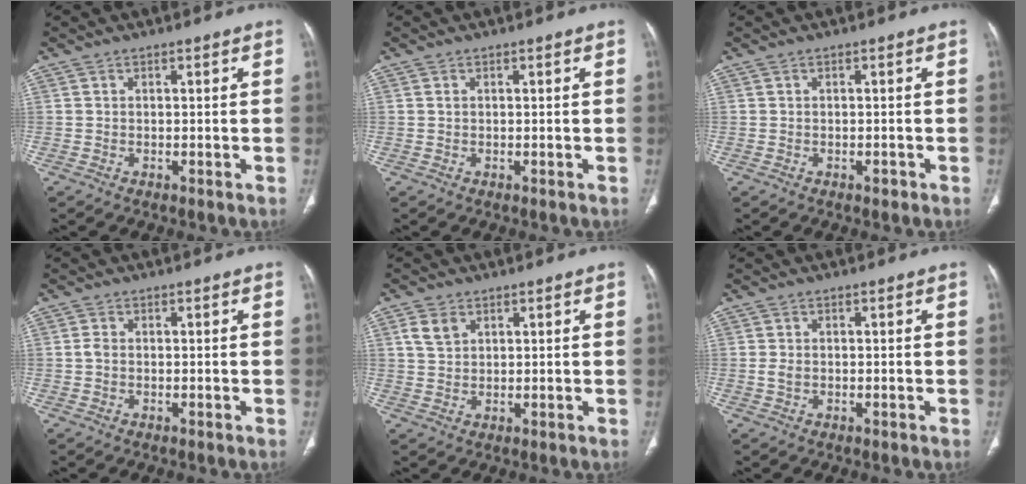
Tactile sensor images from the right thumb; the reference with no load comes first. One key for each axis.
{"total": 0.0}
{"total": 0.9, "fx": -0.7, "fy": 0.5, "fz": 0.5, "tx": -0.004, "ty": 0.002, "tz": -0.010}
{"total": 1.2, "fx": -0.1, "fy": 0.8, "fz": 0.9, "tx": -0.020, "ty": -0.001, "tz": -0.003}
{"total": 3.8, "fx": 1.8, "fy": 2.6, "fz": 2.0, "tx": -0.036, "ty": -0.001, "tz": 0.041}
{"total": 1.3, "fx": -0.1, "fy": 0.9, "fz": 1.0, "tx": -0.026, "ty": 0.001, "tz": -0.002}